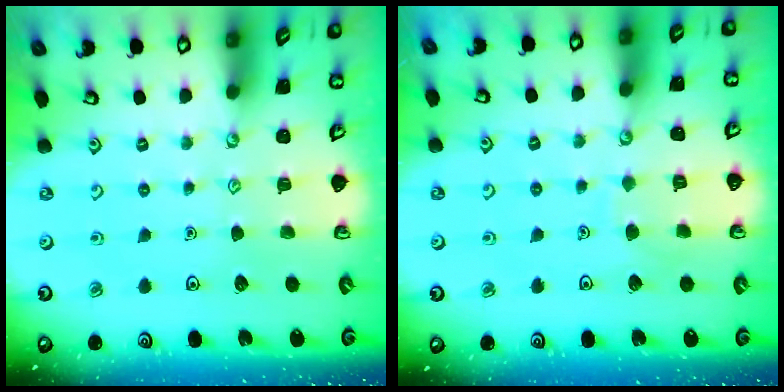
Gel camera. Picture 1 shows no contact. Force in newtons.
{"total": 5.2, "press": 5.1, "slide": 0.4}